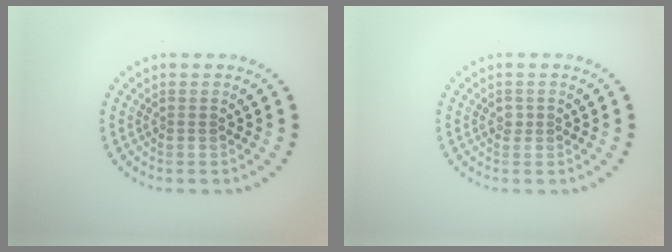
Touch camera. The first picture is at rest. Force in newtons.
{"total": 0.7, "press": 0.6, "slide": 0.4}